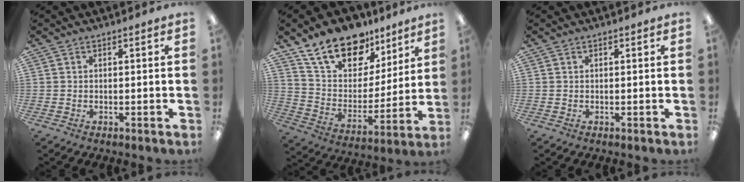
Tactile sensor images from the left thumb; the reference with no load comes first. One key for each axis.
{"total": 17.6, "fx": 13.2, "fy": 9.6, "fz": 6.6, "tx": -0.129, "ty": -0.082, "tz": 0.244}
{"total": 0.0}